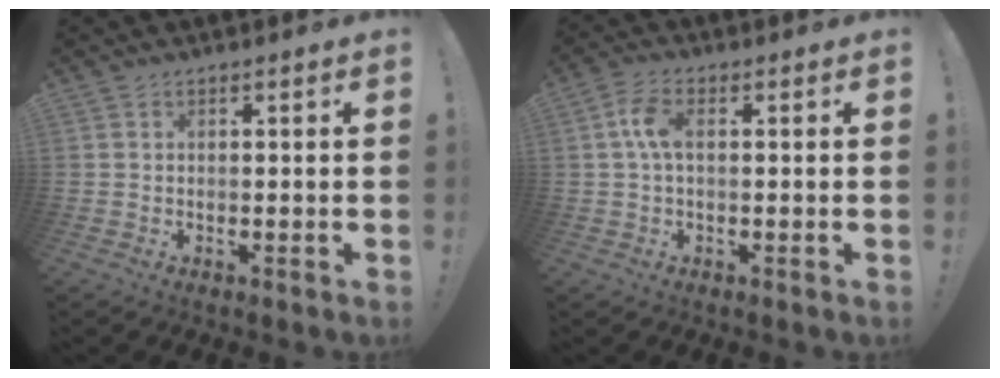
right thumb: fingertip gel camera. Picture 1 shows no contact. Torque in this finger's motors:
{"motor_torque": [0.12, -0.02, 0.88, -0.47, 0.19]}